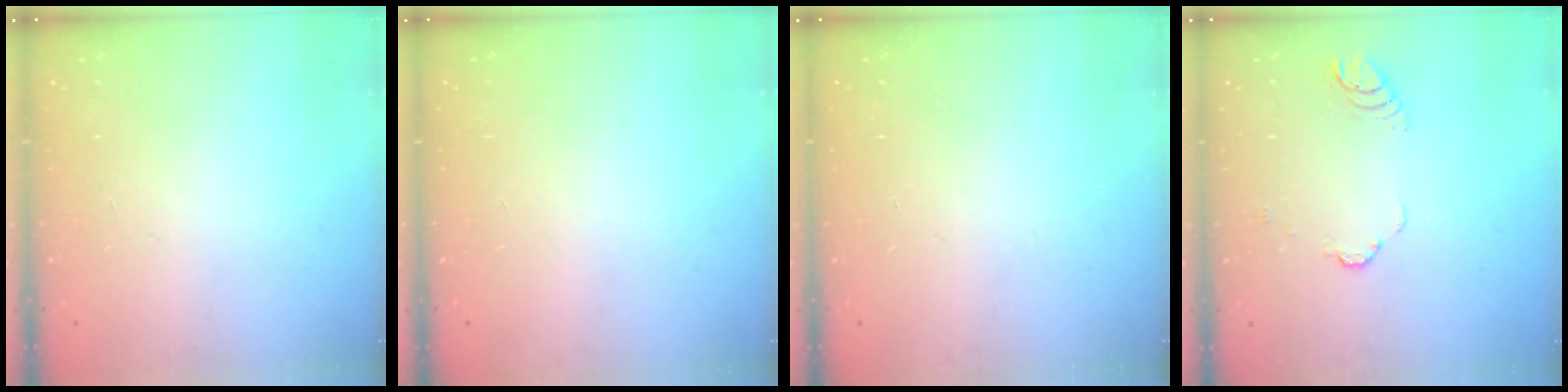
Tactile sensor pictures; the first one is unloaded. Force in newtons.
{"total": 0.0}
{"total": 0.0}
{"total": 3.3, "press": 3.3, "slide": 0.3}